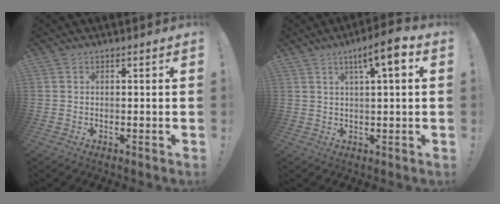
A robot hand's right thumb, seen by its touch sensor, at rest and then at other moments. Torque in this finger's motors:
{"motor_torque": [0.05, 0.12, 0.20, 0.01, 0.12]}